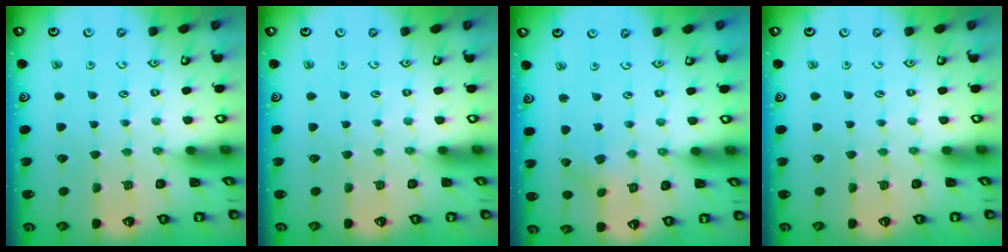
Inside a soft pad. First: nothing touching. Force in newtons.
{"total": 0.0}
{"total": 1.6, "press": 1.6, "slide": 0.1}
{"total": 0.0}